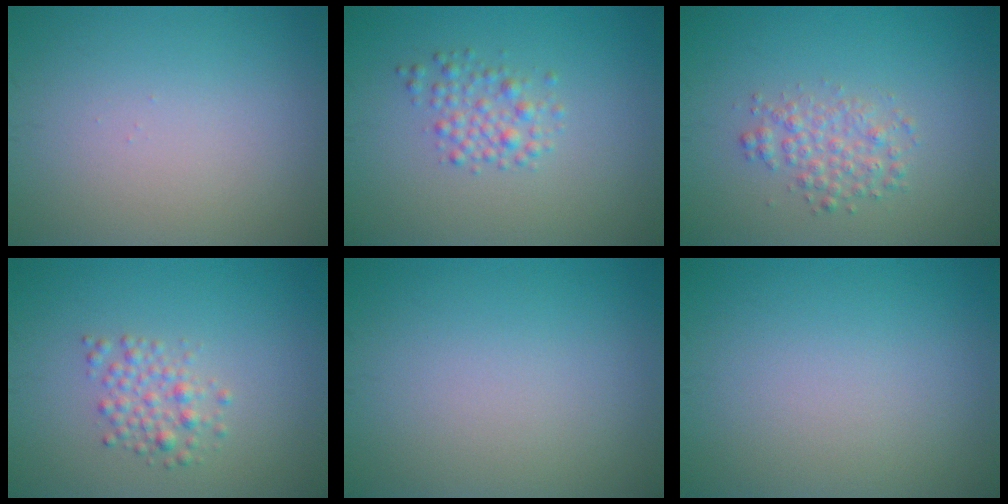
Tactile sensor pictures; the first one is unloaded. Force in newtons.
{"total": 2.2, "press": 2.2, "slide": 0.1}
{"total": 2.5, "press": 2.5, "slide": 0.1}
{"total": 2.2, "press": 2.2, "slide": 0.0}
{"total": 0.0}
{"total": 0.0}